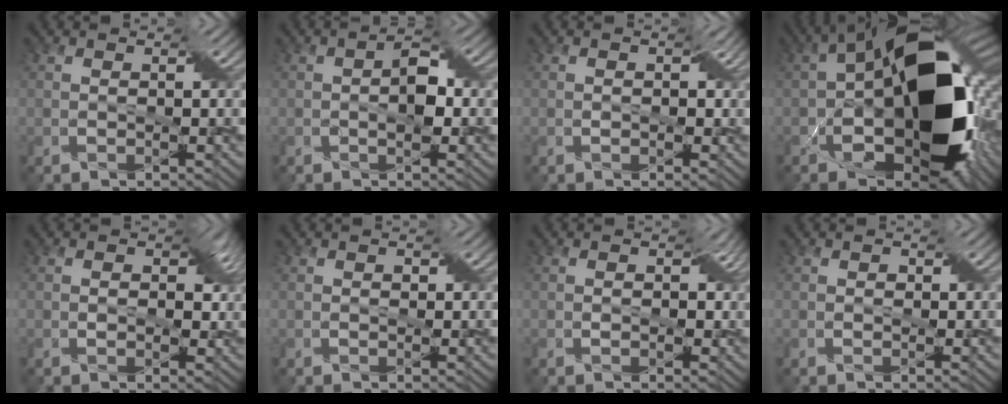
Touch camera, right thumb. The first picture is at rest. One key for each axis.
{"total": 3.6, "fx": -0.3, "fy": 1.8, "fz": 3.1, "tx": -0.047, "ty": 0.006, "tz": -0.009}
{"total": 1.6, "fx": 0.0, "fy": 1.1, "fz": 1.1, "tx": -0.020, "ty": -0.003, "tz": -0.001}
{"total": 20.1, "fx": -1.1, "fy": 11.9, "fz": 16.2, "tx": -0.271, "ty": -0.030, "tz": -0.008}
{"total": 3.6, "fx": 0.6, "fy": 2.5, "fz": 2.5, "tx": -0.037, "ty": -0.005, "tz": 0.005}
{"total": 0.6, "fx": 0.1, "fy": 0.5, "fz": 0.3, "tx": -0.003, "ty": -0.002, "tz": -0.003}
{"total": 2.1, "fx": 0.0, "fy": 1.6, "fz": 1.4, "tx": -0.026, "ty": -0.005, "tz": 0.001}
{"total": 0.5, "fx": 0.1, "fy": 0.5, "fz": 0.2, "tx": -0.002, "ty": -0.002, "tz": -0.004}